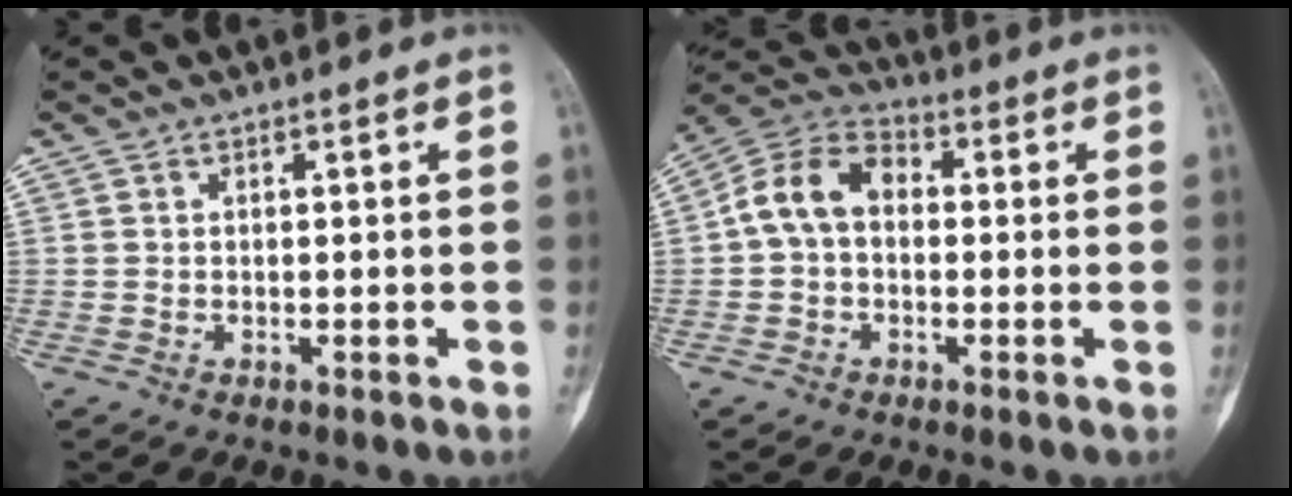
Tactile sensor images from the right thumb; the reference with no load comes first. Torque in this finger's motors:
{"motor_torque": [0.11, 0.10, 0.34, -0.26, 0.12]}